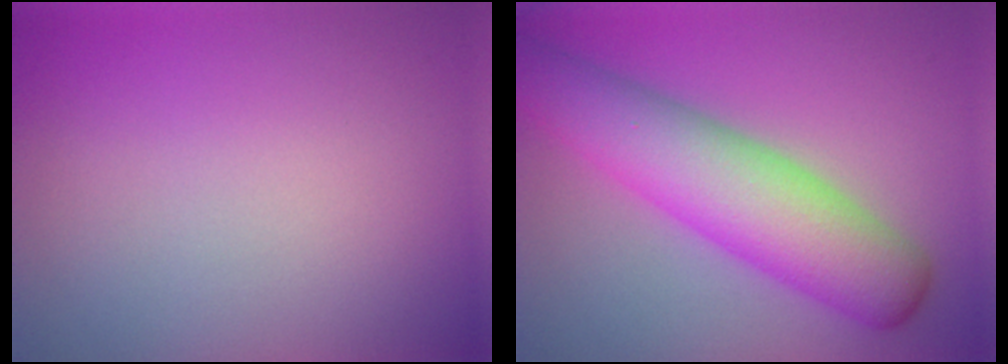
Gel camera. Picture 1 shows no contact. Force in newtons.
{"total": 8.4, "press": 8.4, "slide": 0.1}